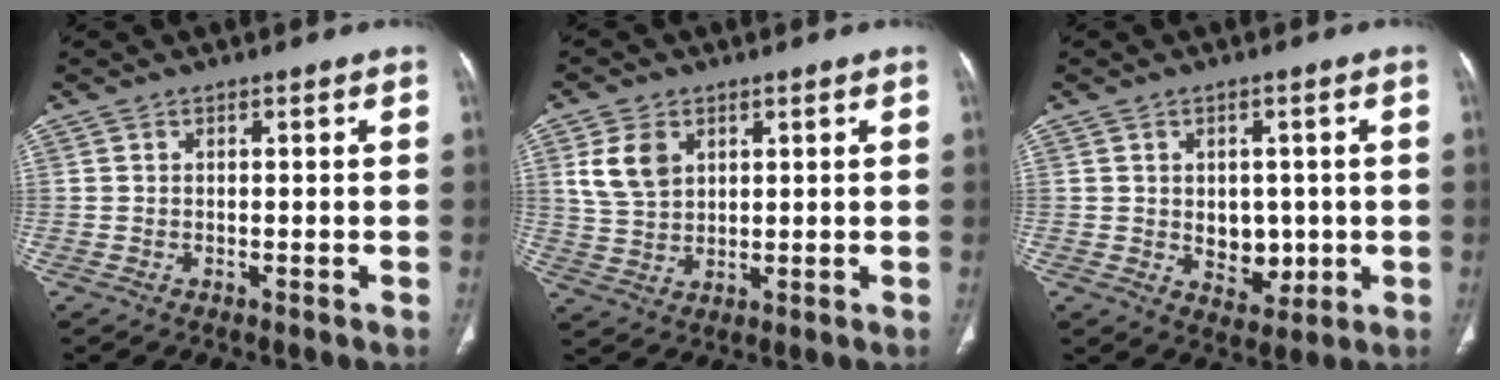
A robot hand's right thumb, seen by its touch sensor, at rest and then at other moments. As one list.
[{"total": 7.0, "force": [2.8, 4.8, 4.2], "torque": [-0.070, -0.006, 0.062]}, {"total": 6.9, "force": [-0.2, 5.1, 4.7], "torque": [-0.031, -0.007, 0.011]}]